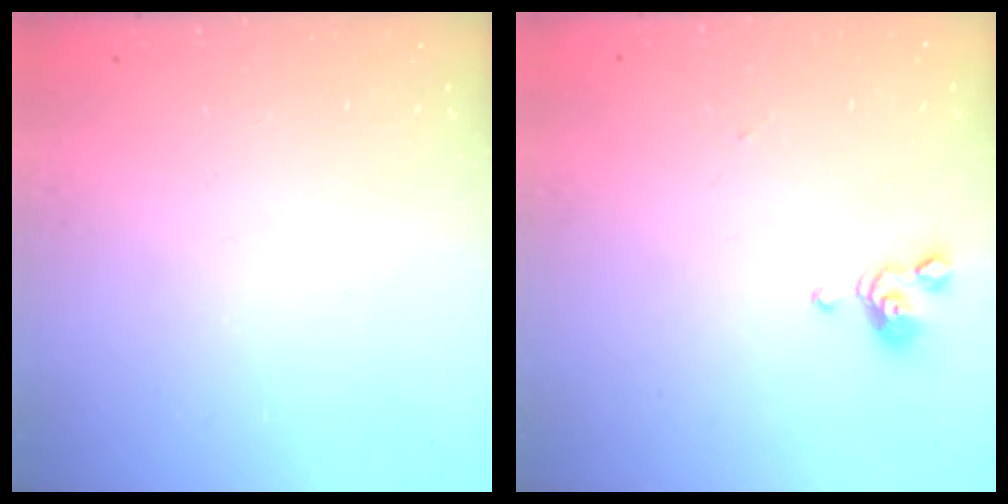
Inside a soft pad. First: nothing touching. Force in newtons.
{"total": 0.8, "press": 0.6, "slide": 0.5}